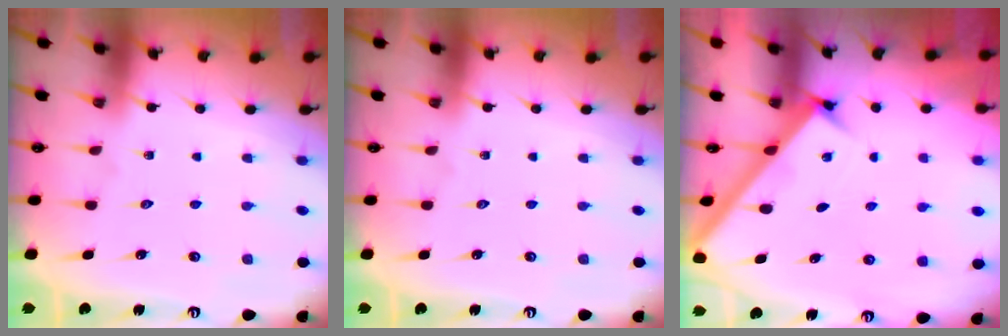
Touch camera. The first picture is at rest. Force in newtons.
{"total": 0.0}
{"total": 2.7, "press": 2.6, "slide": 0.3}